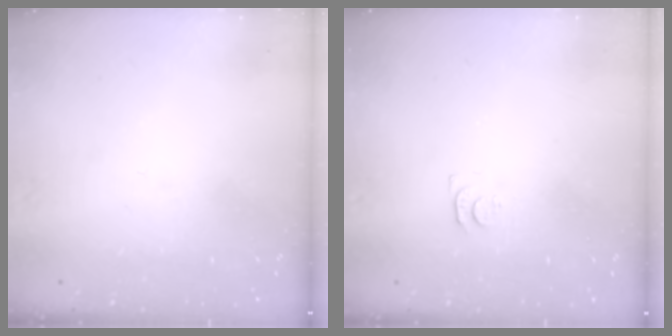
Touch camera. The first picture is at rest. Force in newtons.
{"total": 3.4, "press": 3.4, "slide": 0.5}